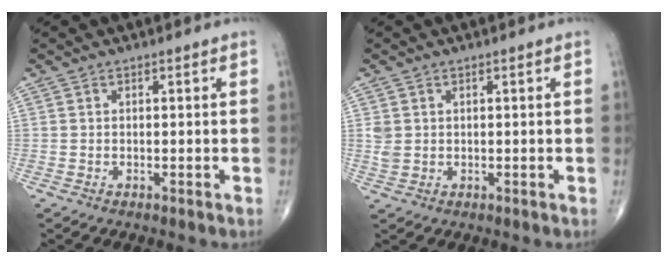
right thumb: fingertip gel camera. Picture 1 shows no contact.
{"total": 2.3, "force": [0.4, 1.9, 1.2], "torque": [-0.026, 0.000, 0.014]}